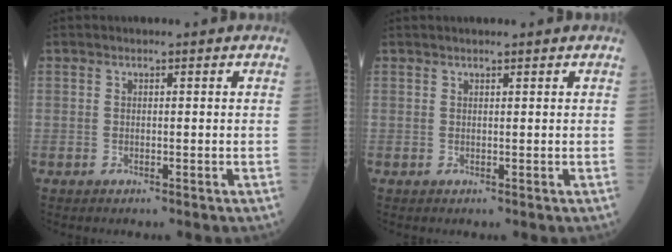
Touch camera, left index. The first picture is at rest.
{"total": 1.6, "force": [1.3, 0.4, 0.7], "torque": [-0.012, 0.009, 0.020]}